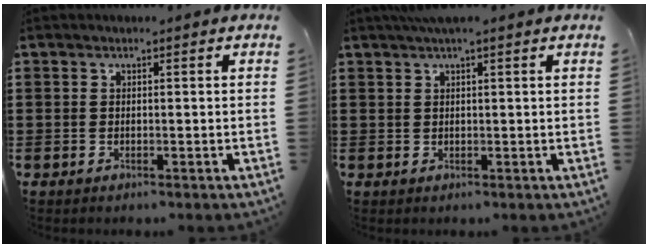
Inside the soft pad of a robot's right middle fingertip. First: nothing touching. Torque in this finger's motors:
{"motor_torque": [-0.26, -0.43, 0.75, 0.13]}